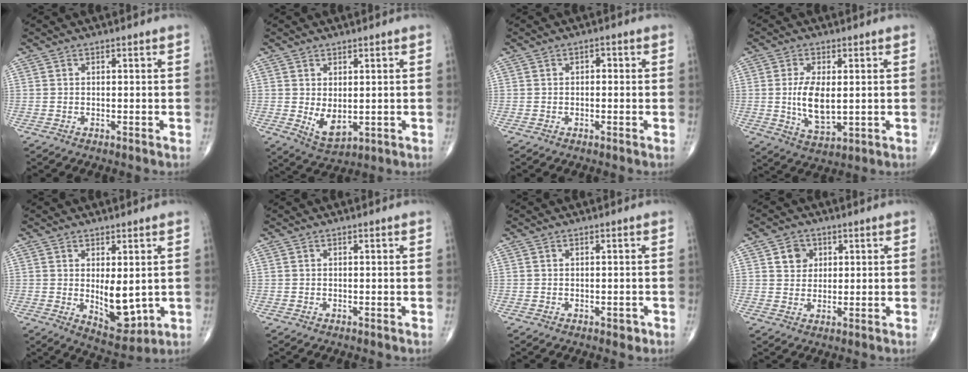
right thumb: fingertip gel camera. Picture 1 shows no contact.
{"total": 5.2, "force": [0.1, 2.8, 4.4], "torque": [-0.069, -0.014, 0.019]}
{"total": 1.1, "force": [0.0, 0.7, 0.8], "torque": [-0.003, 0.003, -0.005]}
{"total": 8.4, "force": [0.3, 3.9, 7.5], "torque": [-0.138, -0.019, 0.014]}
{"total": 8.0, "force": [0.2, 3.8, 7.1], "torque": [-0.082, -0.022, 0.021]}
{"total": 0.0}
{"total": 1.1, "force": [-0.4, 0.7, 0.7], "torque": [-0.003, -0.001, -0.004]}
{"total": 4.4, "force": [1.7, 3.7, 1.6], "torque": [-0.006, -0.006, 0.027]}